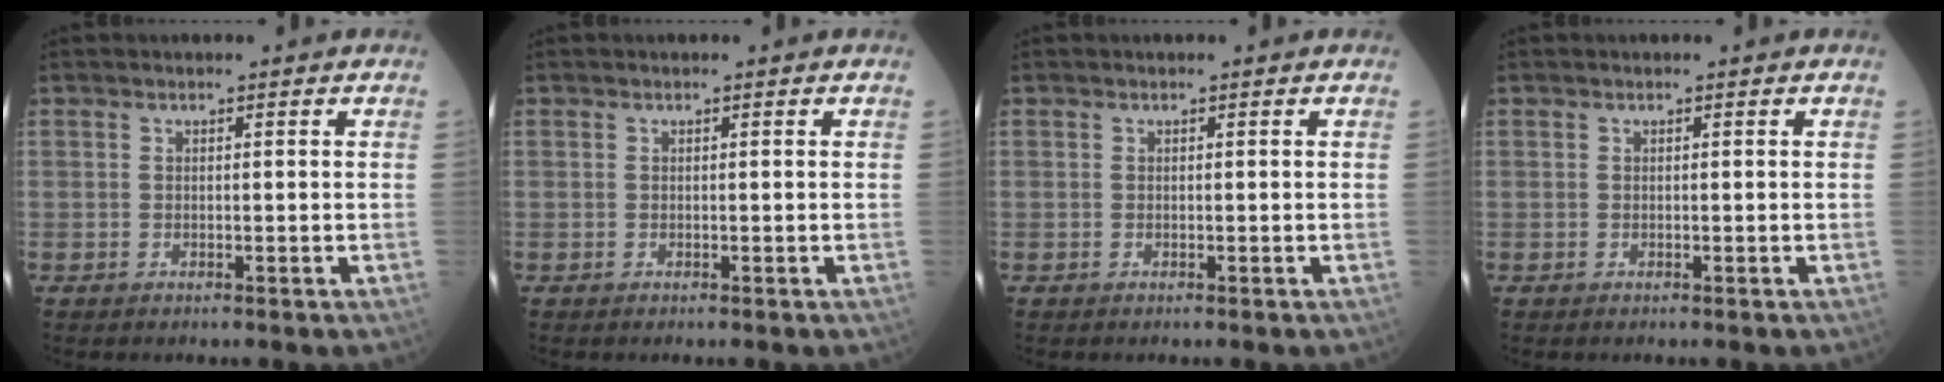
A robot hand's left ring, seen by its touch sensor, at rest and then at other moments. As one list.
[{"total": 0.0}, {"total": 0.0}, {"total": 0.0}]